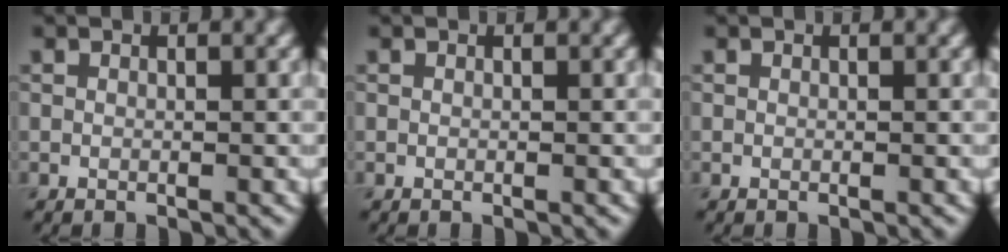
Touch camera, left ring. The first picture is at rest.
{"total": 0.0}
{"total": 0.0}